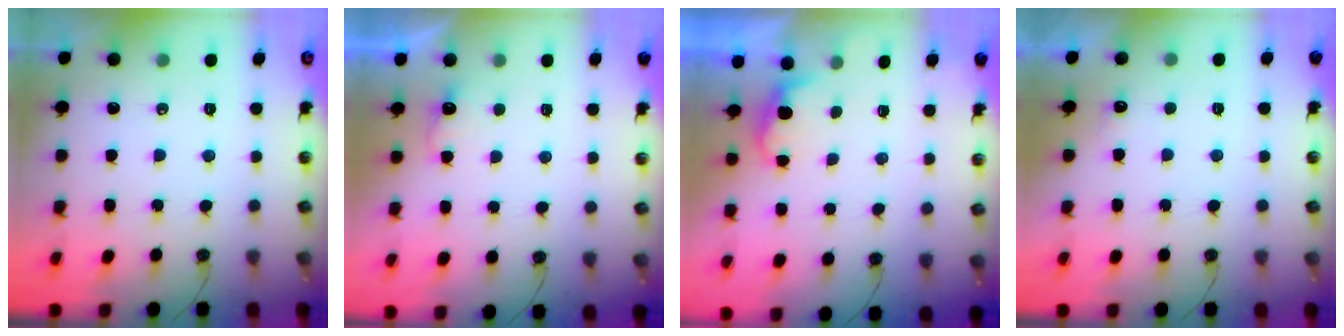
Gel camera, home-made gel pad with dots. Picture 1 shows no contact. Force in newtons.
{"total": 4.0, "press": 3.9, "slide": 1.0}
{"total": 2.0, "press": 1.8, "slide": 0.8}
{"total": 4.3, "press": 4.1, "slide": 1.2}